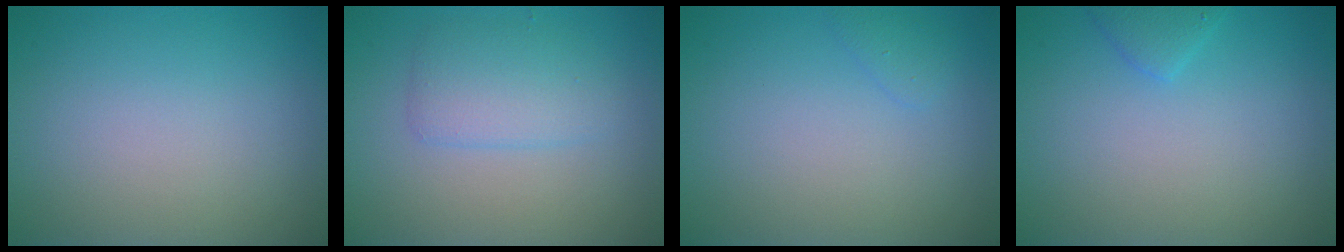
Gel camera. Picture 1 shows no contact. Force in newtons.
{"total": 2.9, "press": 2.9, "slide": 0.2}
{"total": 0.9, "press": 0.9, "slide": 0.0}
{"total": 1.3, "press": 1.3, "slide": 0.1}